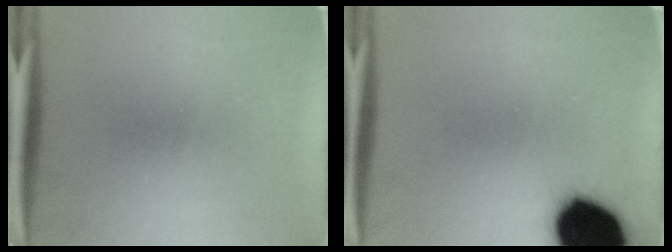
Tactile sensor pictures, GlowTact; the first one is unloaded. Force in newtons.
{"total": 19.7}